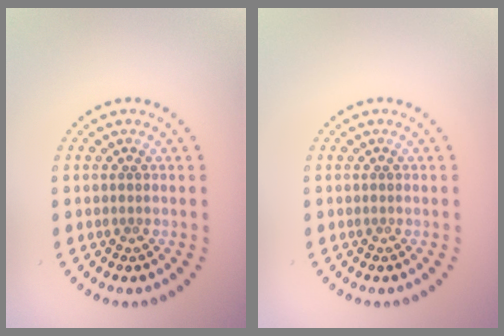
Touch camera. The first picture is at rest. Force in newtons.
{"total": 0.0}